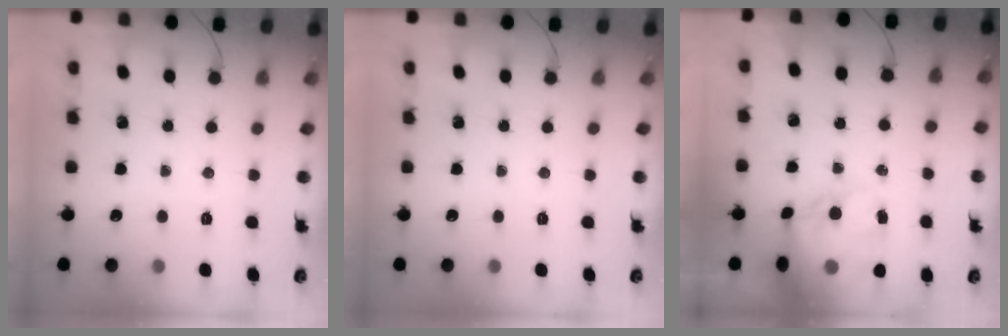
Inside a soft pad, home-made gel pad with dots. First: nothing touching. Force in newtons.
{"total": 0.0}
{"total": 13.4, "press": 13.0, "slide": 3.3}